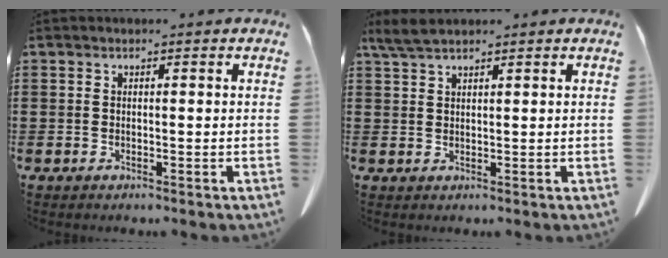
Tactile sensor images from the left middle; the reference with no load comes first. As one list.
[{"total": 3.0, "force": [2.3, 0.6, 1.9], "torque": [-0.042, 0.003, 0.043]}]